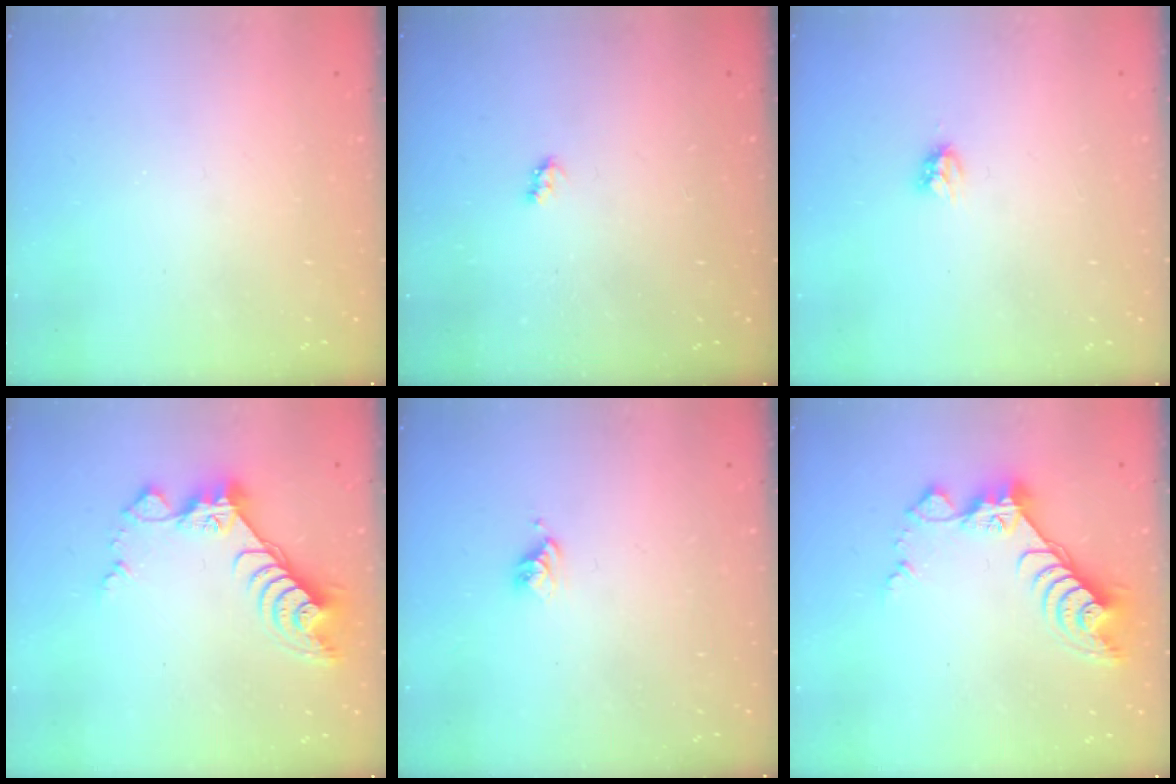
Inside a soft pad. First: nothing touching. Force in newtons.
{"total": 2.6, "press": 2.6, "slide": 0.4}
{"total": 4.2, "press": 4.2, "slide": 0.5}
{"total": 11.5, "press": 11.5, "slide": 1.2}
{"total": 3.8, "press": 3.8, "slide": 0.5}
{"total": 11.5, "press": 11.5, "slide": 1.2}